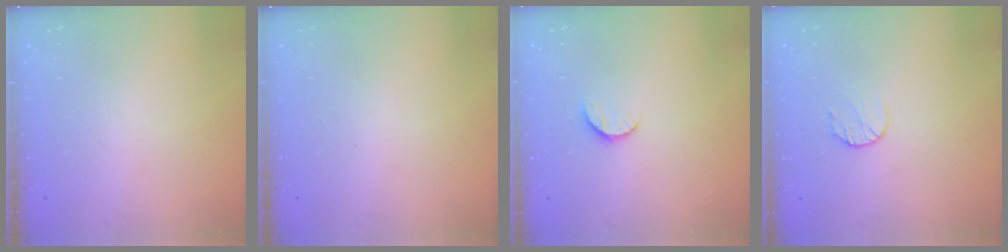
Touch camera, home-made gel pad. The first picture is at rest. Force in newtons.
{"total": 0.0}
{"total": 5.5, "press": 5.5, "slide": 0.4}
{"total": 5.1, "press": 5.1, "slide": 0.5}